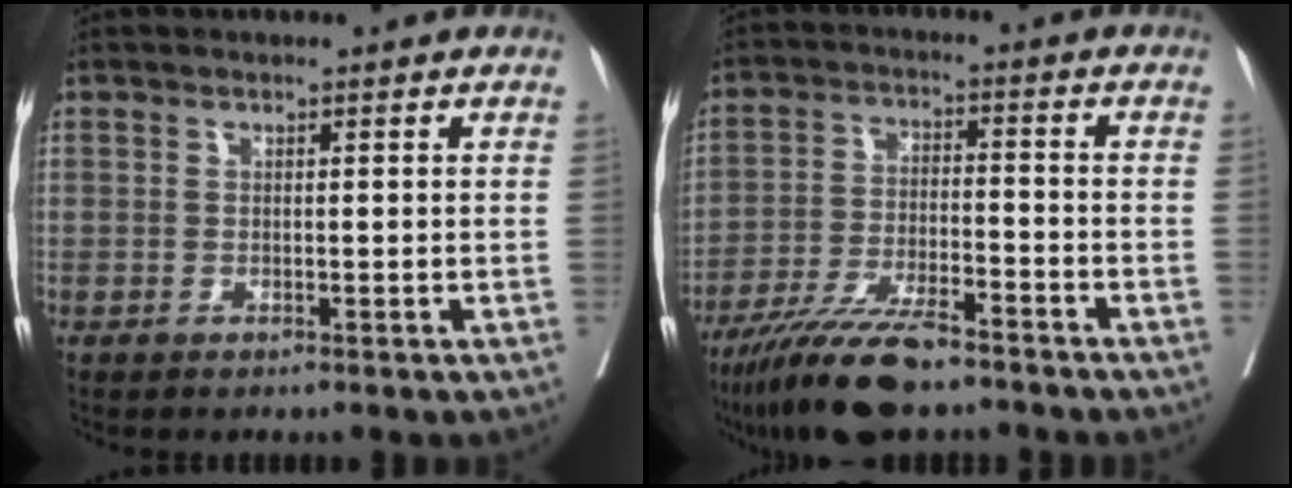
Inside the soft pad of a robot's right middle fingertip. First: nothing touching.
{"total": 11.7, "force": [-9.3, 2.0, 6.8], "torque": [-0.122, -0.024, -0.164]}